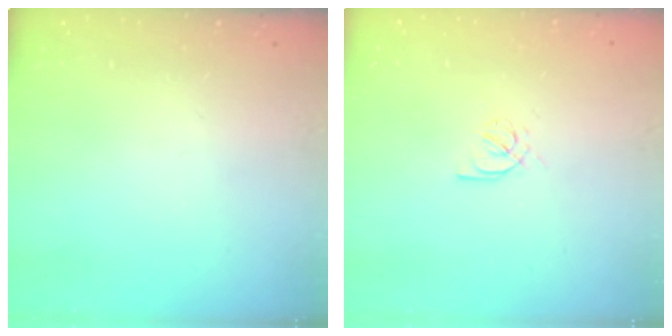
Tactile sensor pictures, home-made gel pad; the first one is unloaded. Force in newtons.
{"total": 2.6, "press": 2.6, "slide": 0.4}